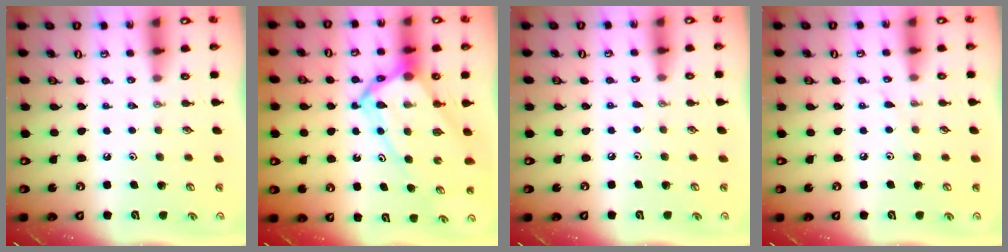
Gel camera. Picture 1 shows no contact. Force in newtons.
{"total": 13.6, "press": 13.6, "slide": 1.3}
{"total": 2.7, "press": 2.6, "slide": 0.3}
{"total": 3.0, "press": 3.0, "slide": 0.4}